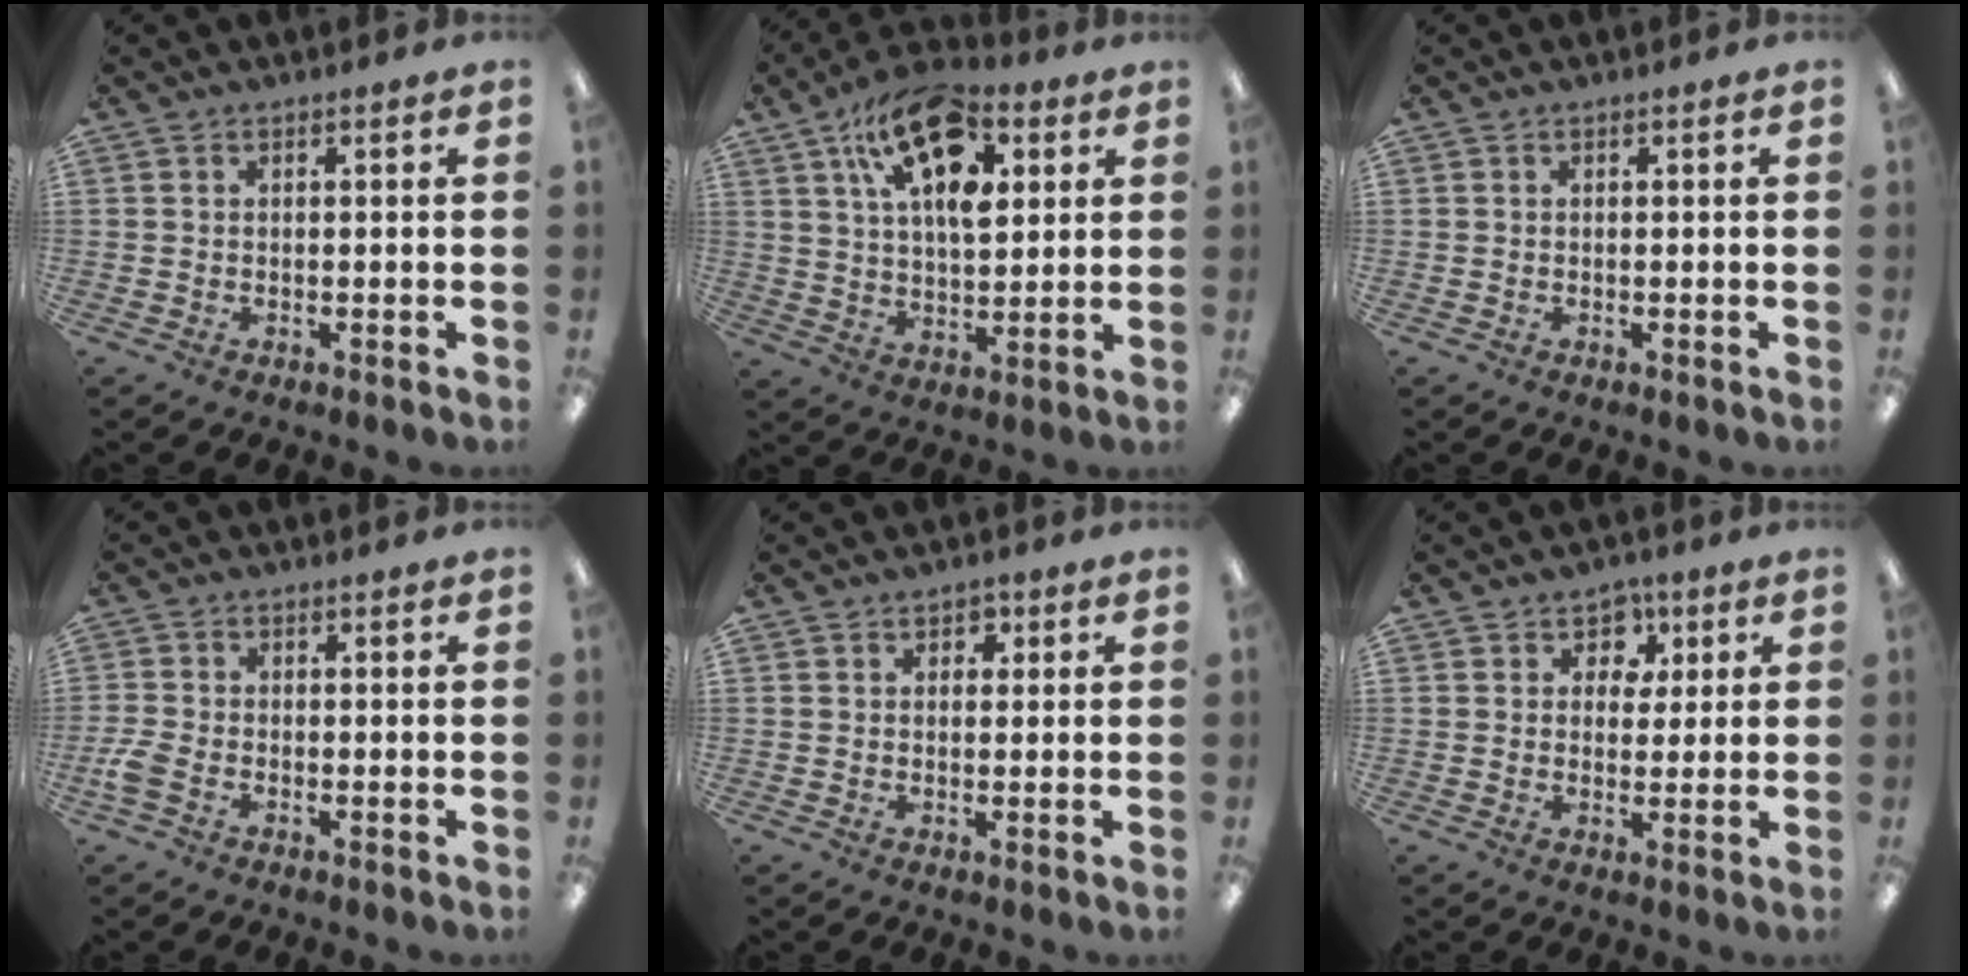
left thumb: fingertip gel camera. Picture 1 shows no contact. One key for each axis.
{"total": 17.7, "fx": 9.2, "fy": 9.1, "fz": 12.1, "tx": -0.189, "ty": -0.027, "tz": 0.158}
{"total": 0.0}
{"total": 3.6, "fx": -1.5, "fy": 2.2, "fz": 2.4, "tx": -0.049, "ty": 0.004, "tz": -0.029}
{"total": 2.5, "fx": 1.0, "fy": 1.8, "fz": 1.3, "tx": -0.012, "ty": -0.001, "tz": 0.013}
{"total": 5.8, "fx": 2.7, "fy": 4.7, "fz": 2.0, "tx": -0.015, "ty": -0.007, "tz": 0.042}